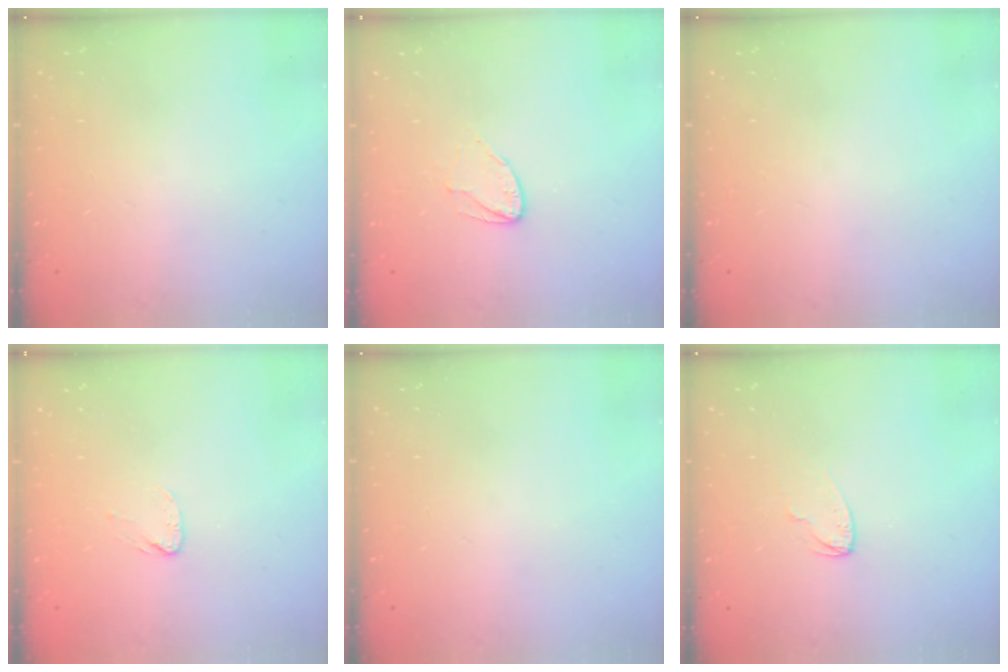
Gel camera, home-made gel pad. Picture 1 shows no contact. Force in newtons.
{"total": 4.8, "press": 4.8, "slide": 0.4}
{"total": 0.0}
{"total": 2.7, "press": 2.7, "slide": 0.2}
{"total": 0.0}
{"total": 3.9, "press": 3.9, "slide": 0.4}